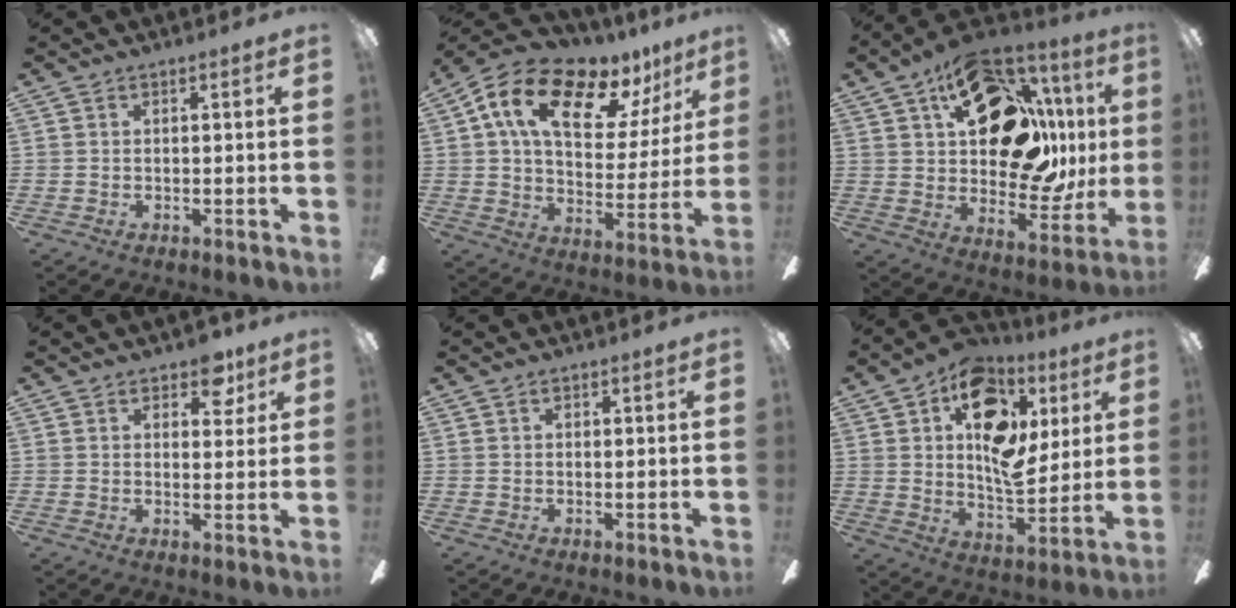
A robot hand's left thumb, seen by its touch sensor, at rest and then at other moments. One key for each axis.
{"total": 17.5, "fx": 10.6, "fy": 8.9, "fz": 10.6, "tx": -0.180, "ty": -0.058, "tz": 0.182}
{"total": 27.0, "fx": 10.3, "fy": 16.2, "fz": 19.0, "tx": -0.262, "ty": -0.046, "tz": 0.187}
{"total": 6.7, "fx": 4.3, "fy": 3.6, "fz": 3.6, "tx": -0.031, "ty": -0.016, "tz": 0.071}
{"total": 0.5, "fx": 0.1, "fy": 0.3, "fz": 0.4, "tx": -0.009, "ty": 0.003, "tz": 0.000}
{"total": 18.8, "fx": 7.0, "fy": 11.6, "fz": 13.0, "tx": -0.177, "ty": -0.026, "tz": 0.126}